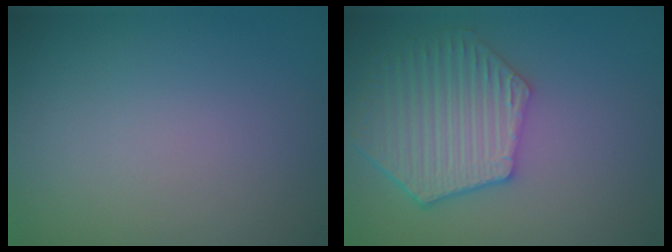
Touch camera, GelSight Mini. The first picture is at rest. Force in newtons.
{"total": 5.7, "press": 5.1, "slide": 2.6}